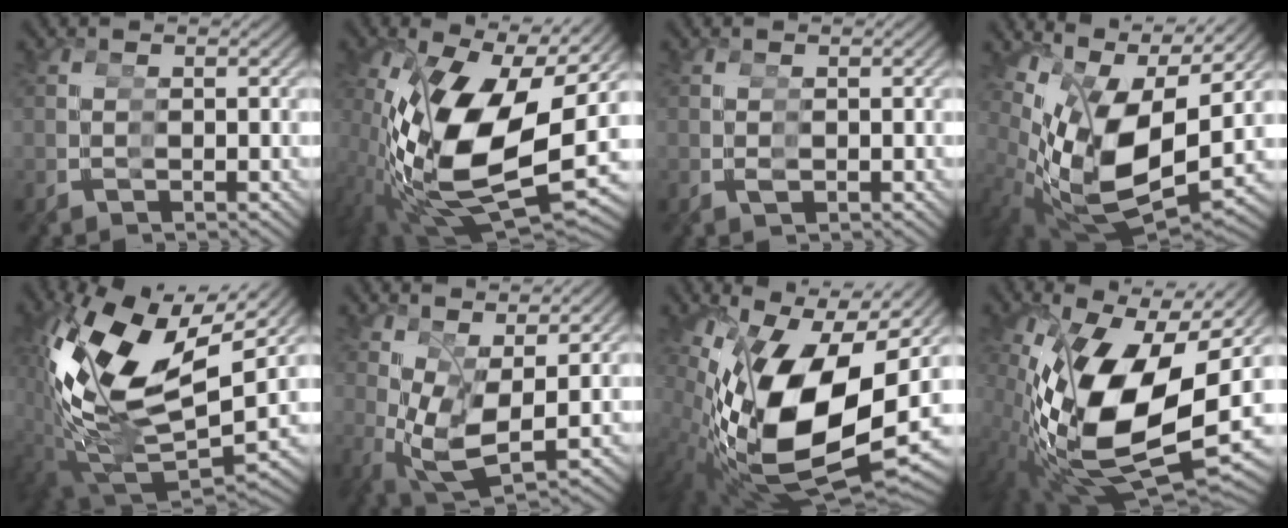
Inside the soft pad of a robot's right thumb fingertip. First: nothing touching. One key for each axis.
{"total": 17.6, "fx": -2.7, "fy": 10.2, "fz": 14.1, "tx": -0.294, "ty": -0.060, "tz": -0.008}
{"total": 0.6, "fx": 0.0, "fy": 0.4, "fz": 0.4, "tx": -0.009, "ty": -0.003, "tz": 0.004}
{"total": 13.1, "fx": 0.9, "fy": 8.4, "fz": 10.1, "tx": -0.231, "ty": -0.054, "tz": 0.042}
{"total": 16.7, "fx": 0.0, "fy": 10.8, "fz": 12.8, "tx": -0.275, "ty": -0.052, "tz": 0.020}
{"total": 7.9, "fx": -0.4, "fy": 5.3, "fz": 5.8, "tx": -0.133, "ty": -0.048, "tz": 0.018}
{"total": 20.8, "fx": -0.4, "fy": 13.1, "fz": 16.2, "tx": -0.340, "ty": -0.065, "tz": 0.030}
{"total": 19.8, "fx": -2.2, "fy": 12.0, "fz": 15.6, "tx": -0.324, "ty": -0.066, "tz": 0.003}